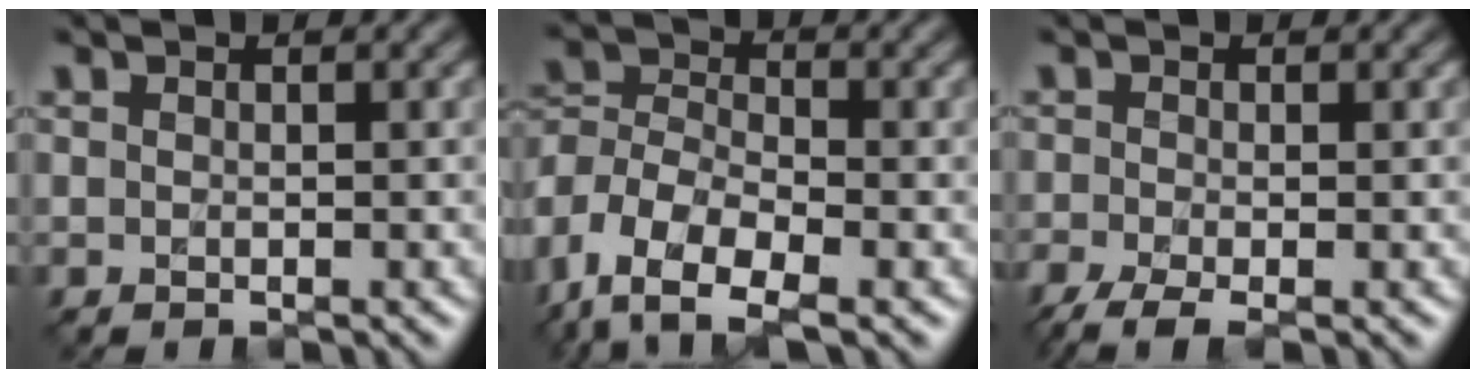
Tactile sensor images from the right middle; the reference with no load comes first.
{"total": 9.5, "force": [-6.5, 4.5, 5.3], "torque": [-0.105, -0.017, -0.119]}
{"total": 3.3, "force": [-2.4, 0.8, 2.1], "torque": [-0.049, -0.009, -0.048]}